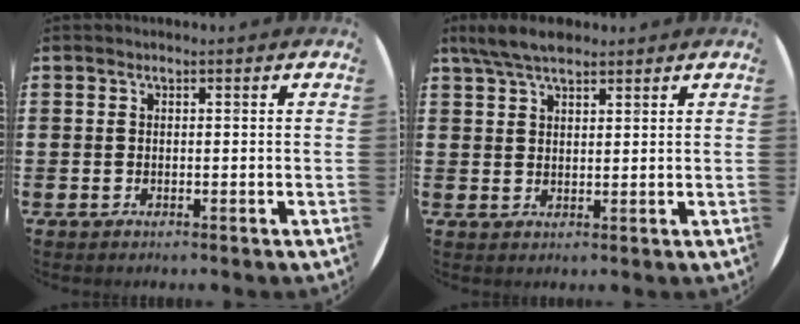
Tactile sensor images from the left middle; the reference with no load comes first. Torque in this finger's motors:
{"motor_torque": [0.12, -0.21, 0.10, 0.03]}